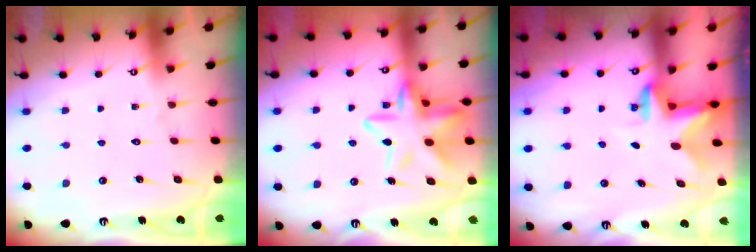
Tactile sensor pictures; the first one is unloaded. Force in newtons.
{"total": 15.9, "press": 15.8, "slide": 1.6}
{"total": 2.5, "press": 2.4, "slide": 0.4}